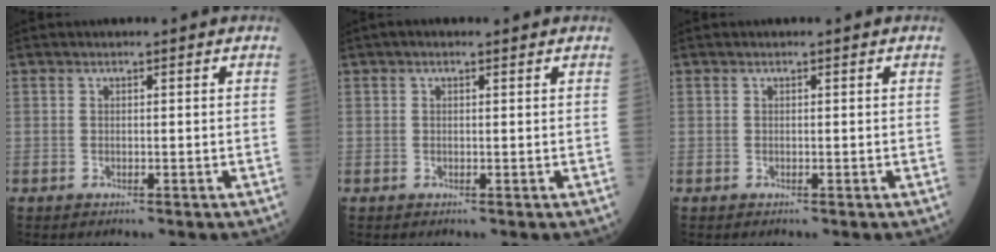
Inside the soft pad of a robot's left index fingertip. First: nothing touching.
{"total": 1.1, "force": [0.7, 0.4, 0.8], "torque": [-0.020, 0.011, 0.008]}
{"total": 0.0}